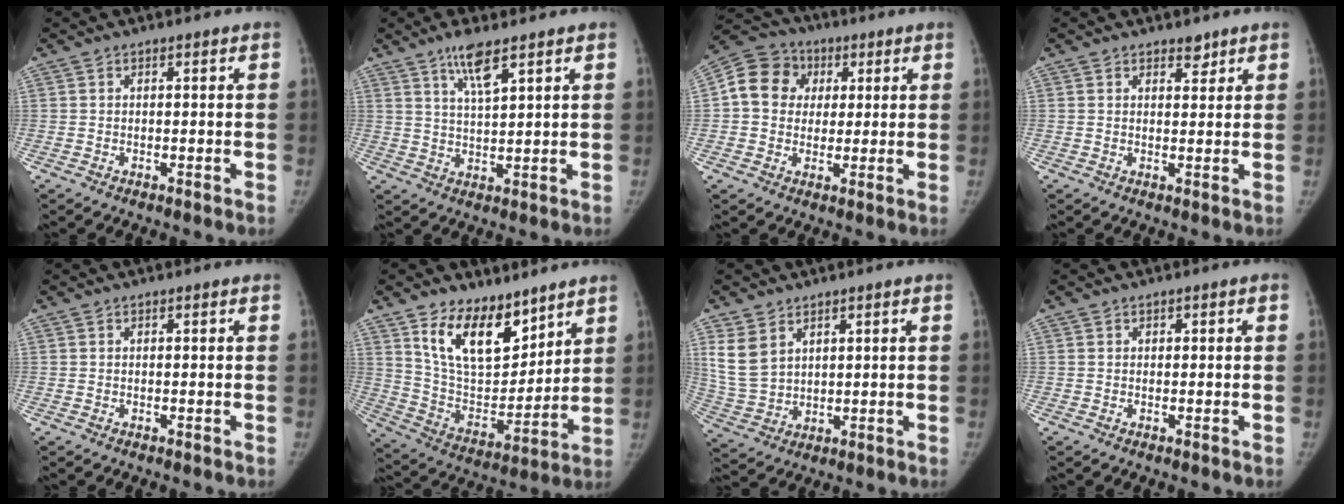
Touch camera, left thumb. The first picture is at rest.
{"total": 6.1, "force": [3.9, 1.2, 4.5], "torque": [-0.083, -0.021, 0.076]}
{"total": 11.2, "force": [2.2, 9.9, 4.7], "torque": [-0.065, 0.013, 0.026]}
{"total": 2.3, "force": [1.7, 1.2, 0.7], "torque": [0.007, -0.011, 0.023]}
{"total": 0.0}
{"total": 16.6, "force": [10.8, 8.7, 9.1], "torque": [-0.105, -0.073, 0.209]}
{"total": 8.2, "force": [4.0, 5.8, 4.3], "torque": [-0.078, -0.012, 0.099]}
{"total": 0.7, "force": [0.2, 0.6, 0.3], "torque": [0.008, 0.001, 0.001]}